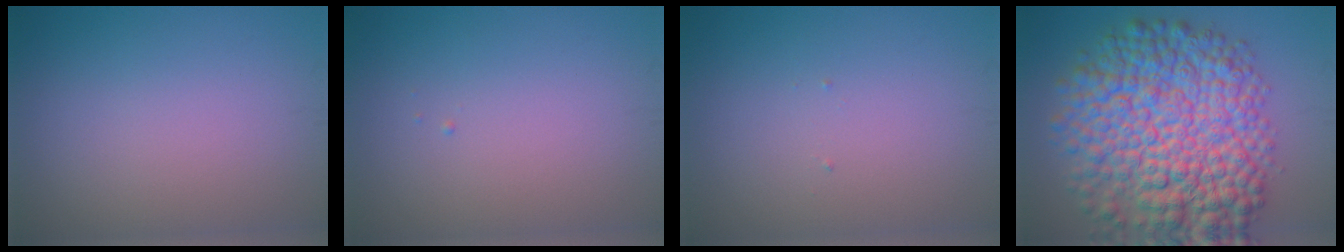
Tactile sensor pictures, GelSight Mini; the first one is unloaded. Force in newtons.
{"total": 0.0}
{"total": 0.0}
{"total": 13.7, "press": 13.7, "slide": 0.3}